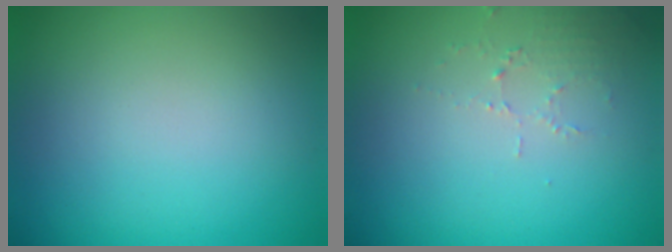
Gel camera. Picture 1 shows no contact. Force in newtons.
{"total": 1.5, "press": 1.5, "slide": 0.2}